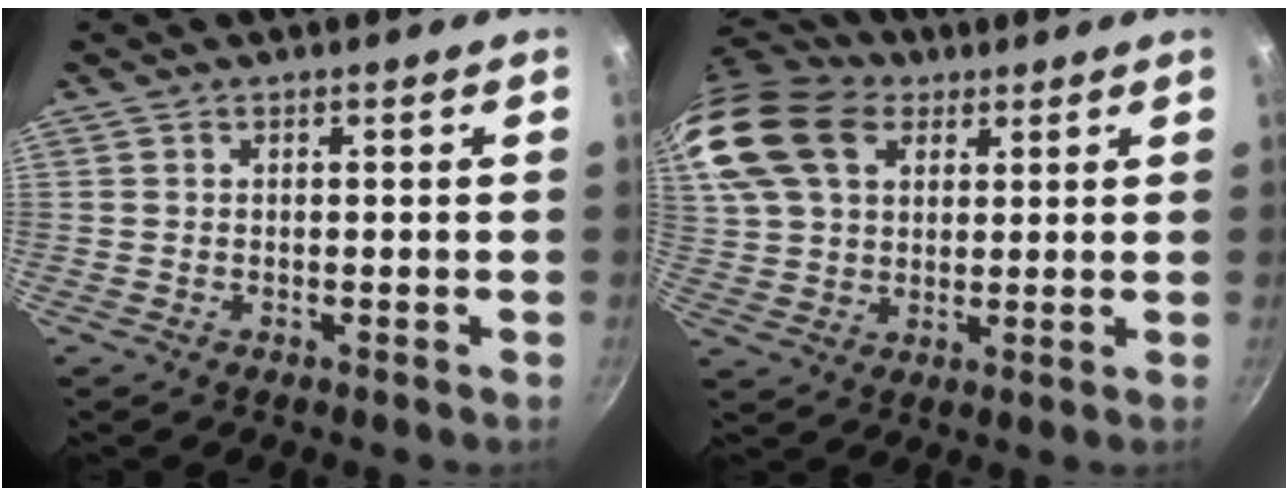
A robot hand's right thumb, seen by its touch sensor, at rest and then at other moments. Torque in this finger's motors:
{"motor_torque": [1.86, 3.14, 1.76, 0.25, 0.19]}